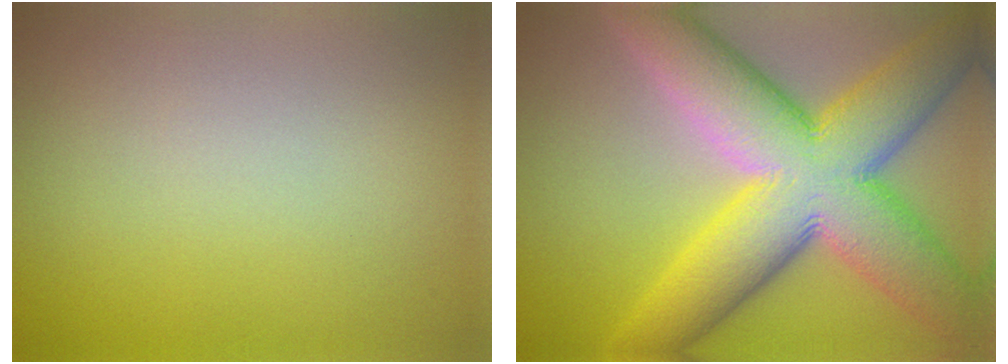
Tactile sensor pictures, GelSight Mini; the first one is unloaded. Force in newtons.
{"total": 14.5, "press": 14.5, "slide": 0.9}